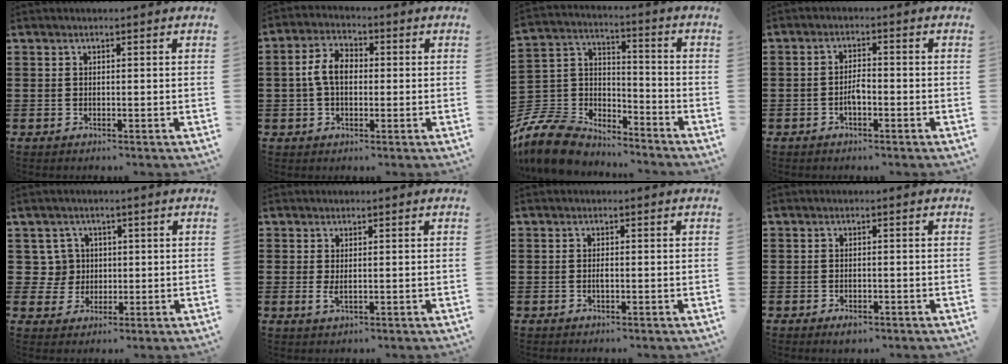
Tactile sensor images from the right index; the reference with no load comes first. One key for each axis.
{"total": 5.5, "fx": -0.1, "fy": 3.5, "fz": 4.3, "tx": -0.101, "ty": 0.010, "tz": -0.008}
{"total": 9.7, "fx": -8.6, "fy": 3.7, "fz": 2.3, "tx": -0.086, "ty": 0.011, "tz": -0.178}
{"total": 2.3, "fx": -1.0, "fy": 0.9, "fz": 1.8, "tx": -0.042, "ty": 0.003, "tz": -0.023}
{"total": 4.6, "fx": 0.8, "fy": 4.4, "fz": 1.0, "tx": -0.042, "ty": 0.014, "tz": 0.015}
{"total": 1.5, "fx": 0.3, "fy": 0.5, "fz": 1.4, "tx": -0.027, "ty": 0.001, "tz": 0.005}
{"total": 0.9, "fx": -0.2, "fy": 0.3, "fz": 0.9, "tx": -0.017, "ty": -0.002, "tz": -0.003}
{"total": 1.1, "fx": -0.9, "fy": 0.5, "fz": 0.5, "tx": -0.013, "ty": -0.004, "tz": -0.016}